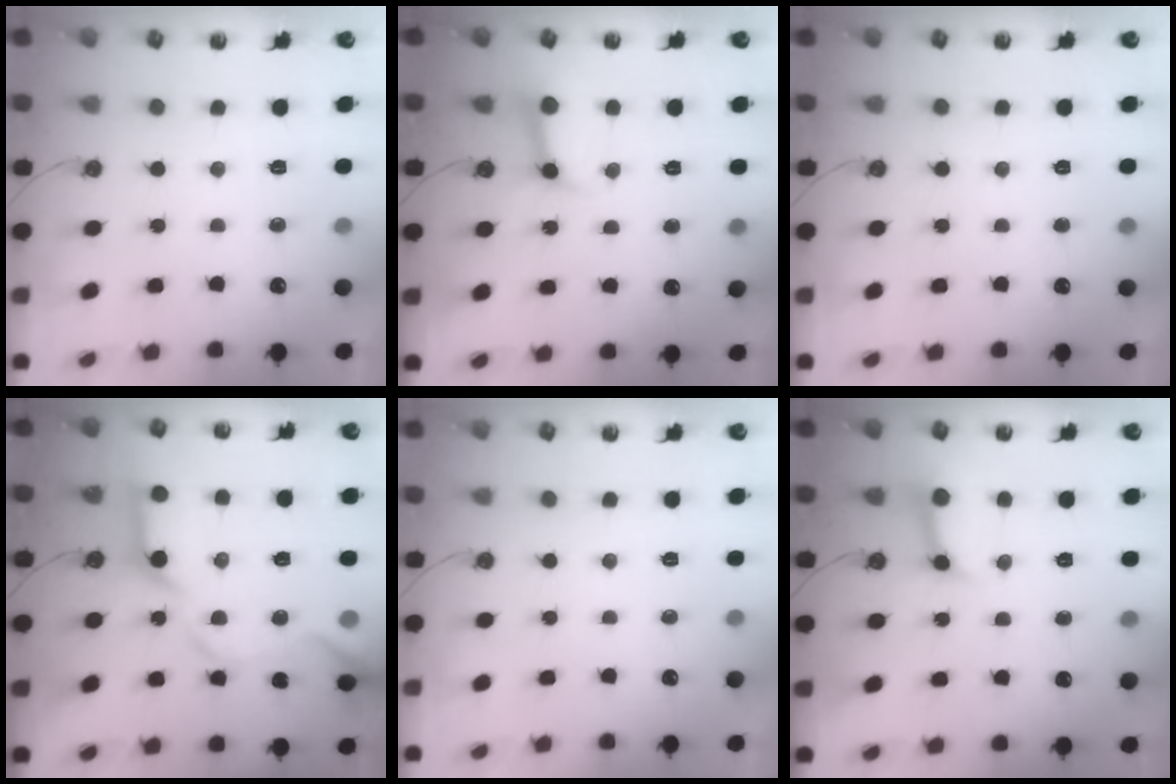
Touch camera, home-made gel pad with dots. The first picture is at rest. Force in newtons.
{"total": 9.3, "press": 9.2, "slide": 1.2}
{"total": 3.7, "press": 3.7, "slide": 0.3}
{"total": 19.4, "press": 19.3, "slide": 2.3}
{"total": 0.0}
{"total": 10.6, "press": 10.5, "slide": 1.4}